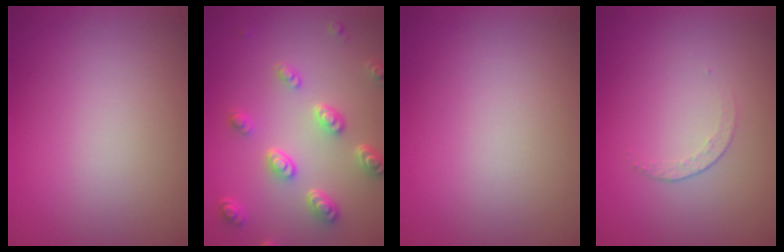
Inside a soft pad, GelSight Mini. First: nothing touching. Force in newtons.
{"total": 4.6, "press": 3.4, "slide": 3.0}
{"total": 0.0}
{"total": 1.2, "press": 0.5, "slide": 1.1}